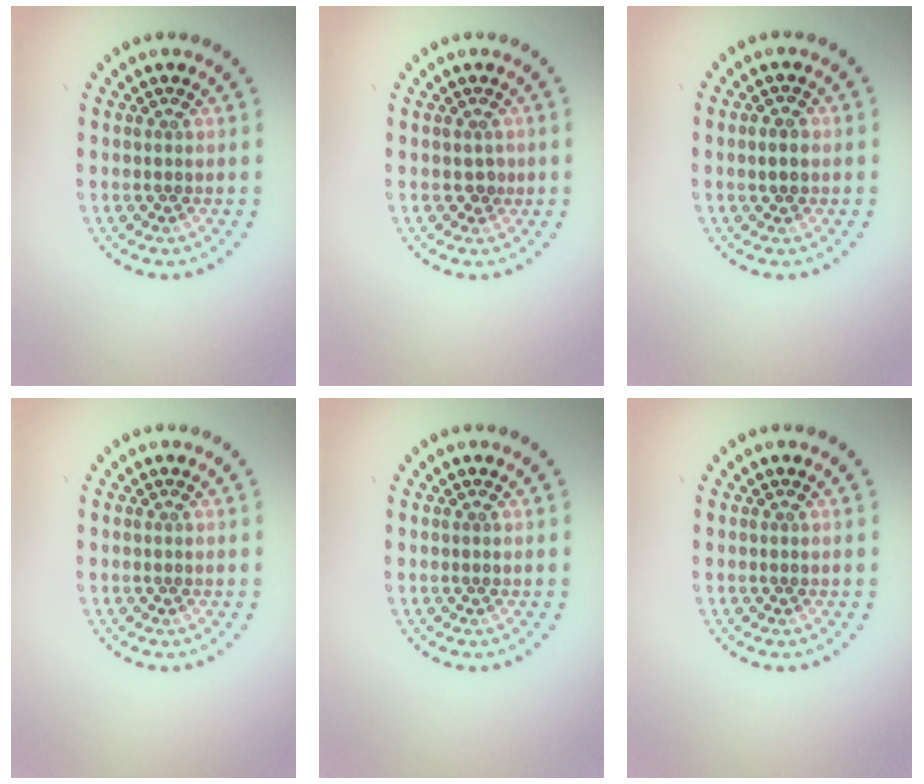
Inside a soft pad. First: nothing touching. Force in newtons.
{"total": 0.9, "press": 0.7, "slide": 0.5}
{"total": 1.2, "press": 1.1, "slide": 0.1}
{"total": 0.0}
{"total": 0.0}
{"total": 0.0}